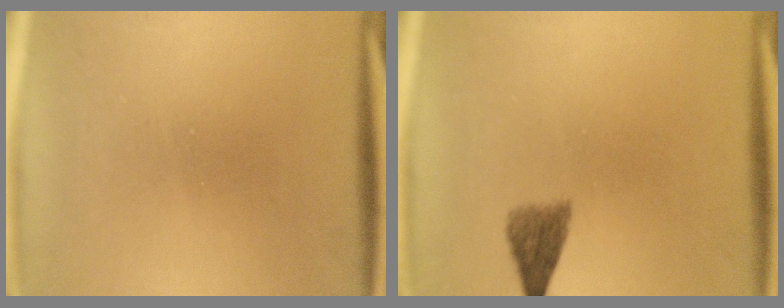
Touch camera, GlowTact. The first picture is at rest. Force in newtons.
{"total": 2.9}